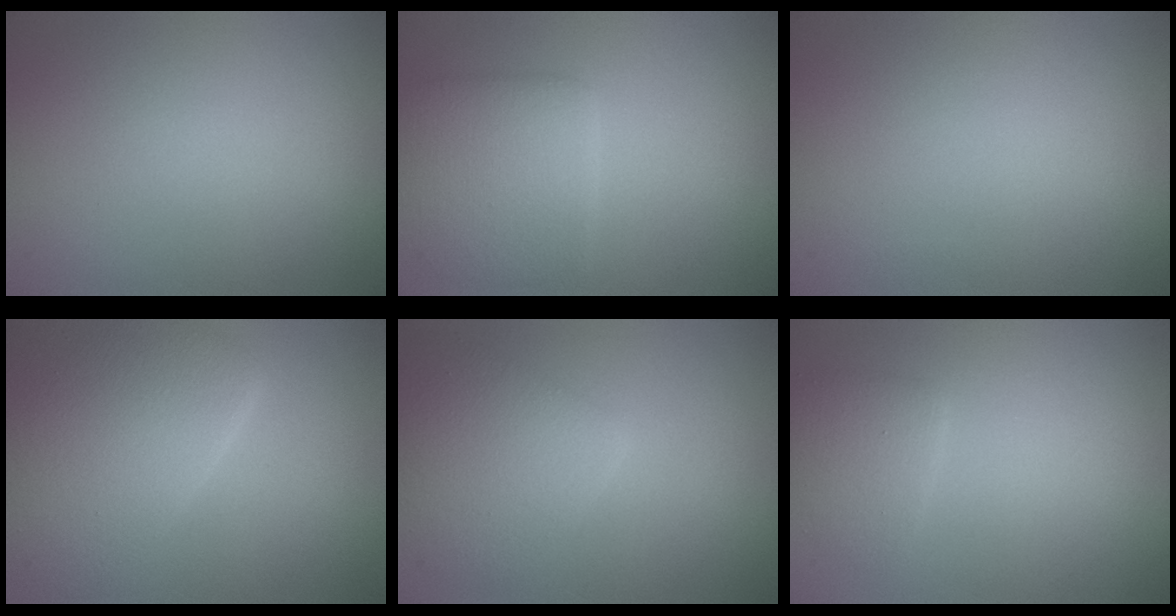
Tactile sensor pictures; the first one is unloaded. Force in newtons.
{"total": 4.6, "press": 4.6, "slide": 0.4}
{"total": 0.0}
{"total": 8.1, "press": 8.1, "slide": 0.2}
{"total": 4.8, "press": 4.8, "slide": 0.2}
{"total": 1.8, "press": 1.8, "slide": 0.1}